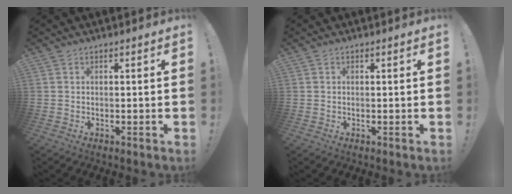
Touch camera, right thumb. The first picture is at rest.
{"total": 0.0}